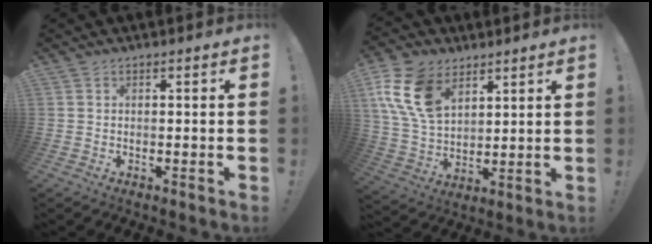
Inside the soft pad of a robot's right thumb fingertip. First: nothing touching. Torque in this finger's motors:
{"motor_torque": [1.10, 1.18, 0.48, 0.52, 0.12]}